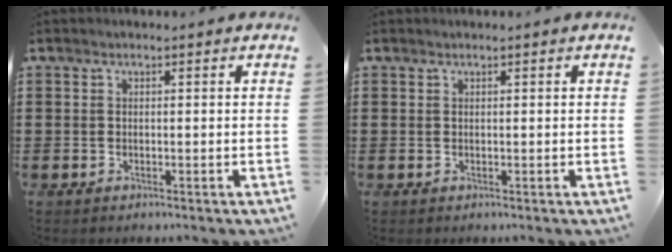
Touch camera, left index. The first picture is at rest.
{"total": 0.0}